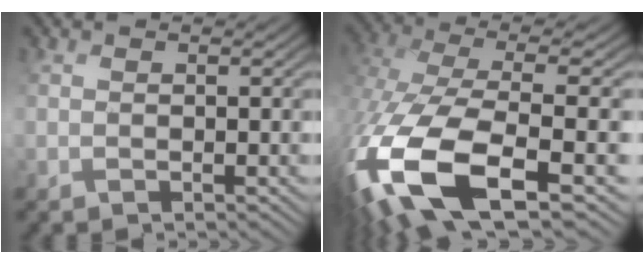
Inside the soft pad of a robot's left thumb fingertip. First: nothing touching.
{"total": 15.5, "force": [-4.6, 7.3, 12.9], "torque": [-0.349, -0.050, -0.049]}